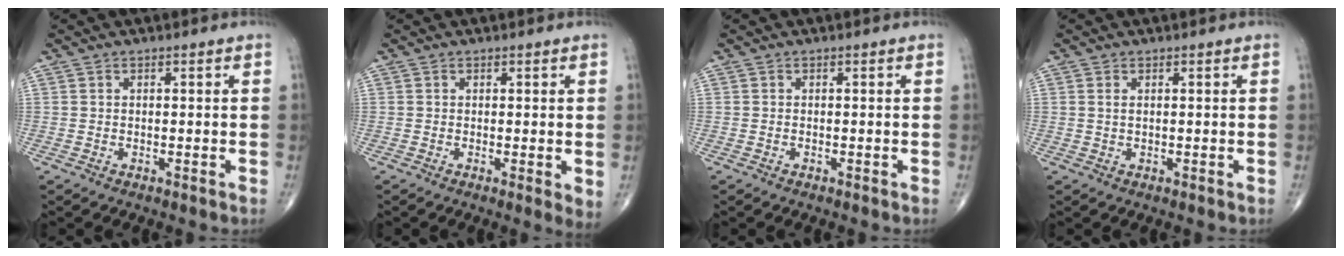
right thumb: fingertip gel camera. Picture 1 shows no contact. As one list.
[{"total": 2.6, "force": [0.0, 0.7, 2.5], "torque": [-0.039, -0.011, -0.002]}, {"total": 0.0}, {"total": 0.9, "force": [0.3, 0.4, 0.7], "torque": [-0.017, 0.004, 0.008]}]